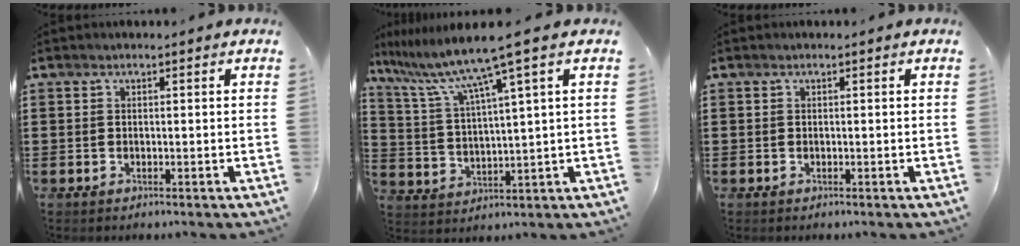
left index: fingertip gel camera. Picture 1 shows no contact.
{"total": 9.1, "force": [6.3, -0.6, 6.5], "torque": [-0.151, -0.034, 0.101]}
{"total": 0.0}